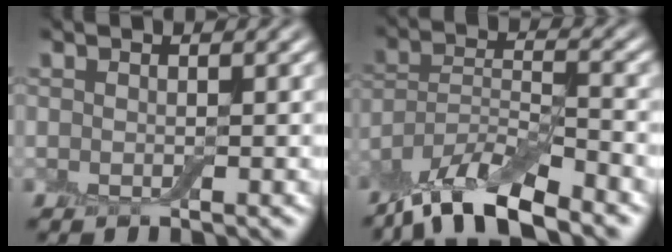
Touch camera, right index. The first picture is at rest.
{"total": 8.9, "force": [-7.2, 2.2, 4.8], "torque": [-0.083, -0.001, -0.139]}